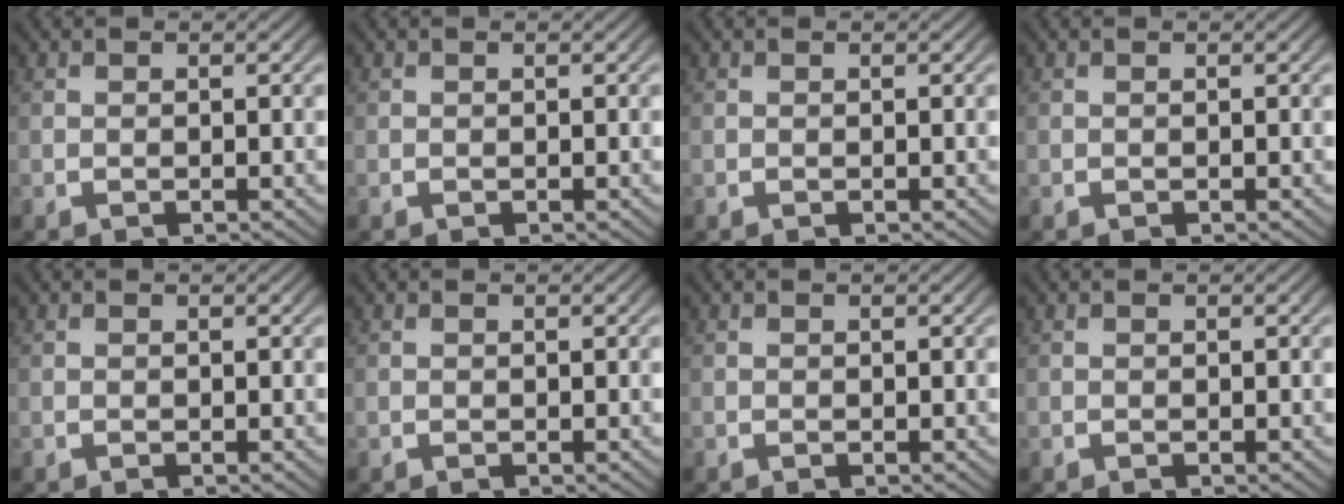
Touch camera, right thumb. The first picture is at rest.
{"total": 0.0}
{"total": 0.0}
{"total": 0.0}
{"total": 0.0}
{"total": 0.0}
{"total": 0.0}
{"total": 0.0}